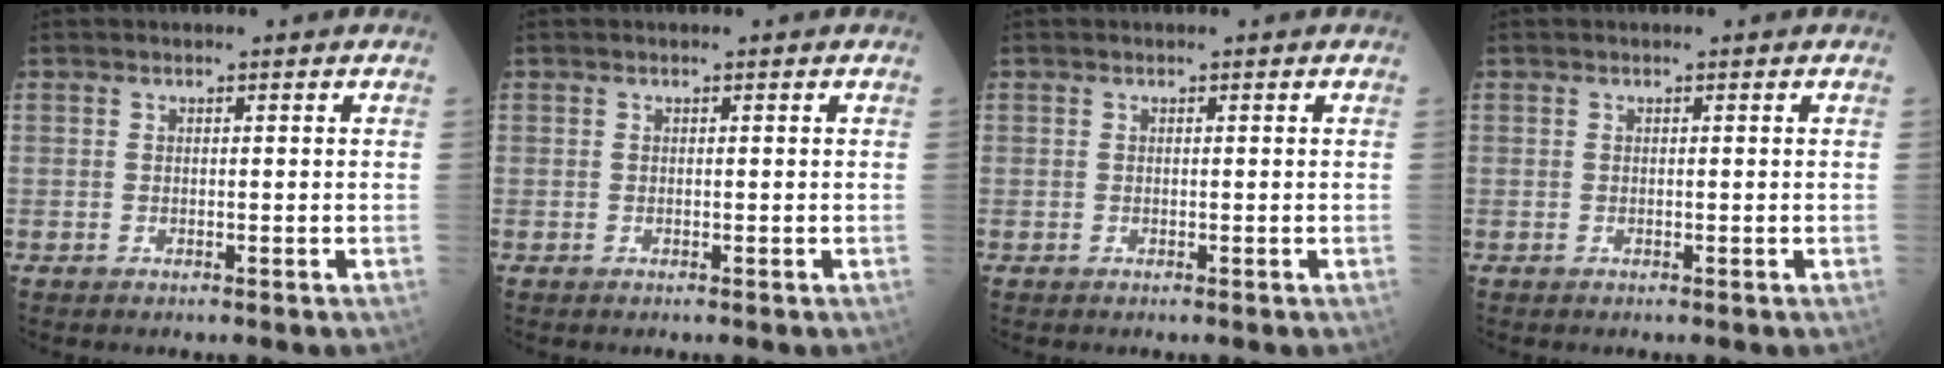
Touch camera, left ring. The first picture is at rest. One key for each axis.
{"total": 0.0}
{"total": 0.0}
{"total": 0.0}